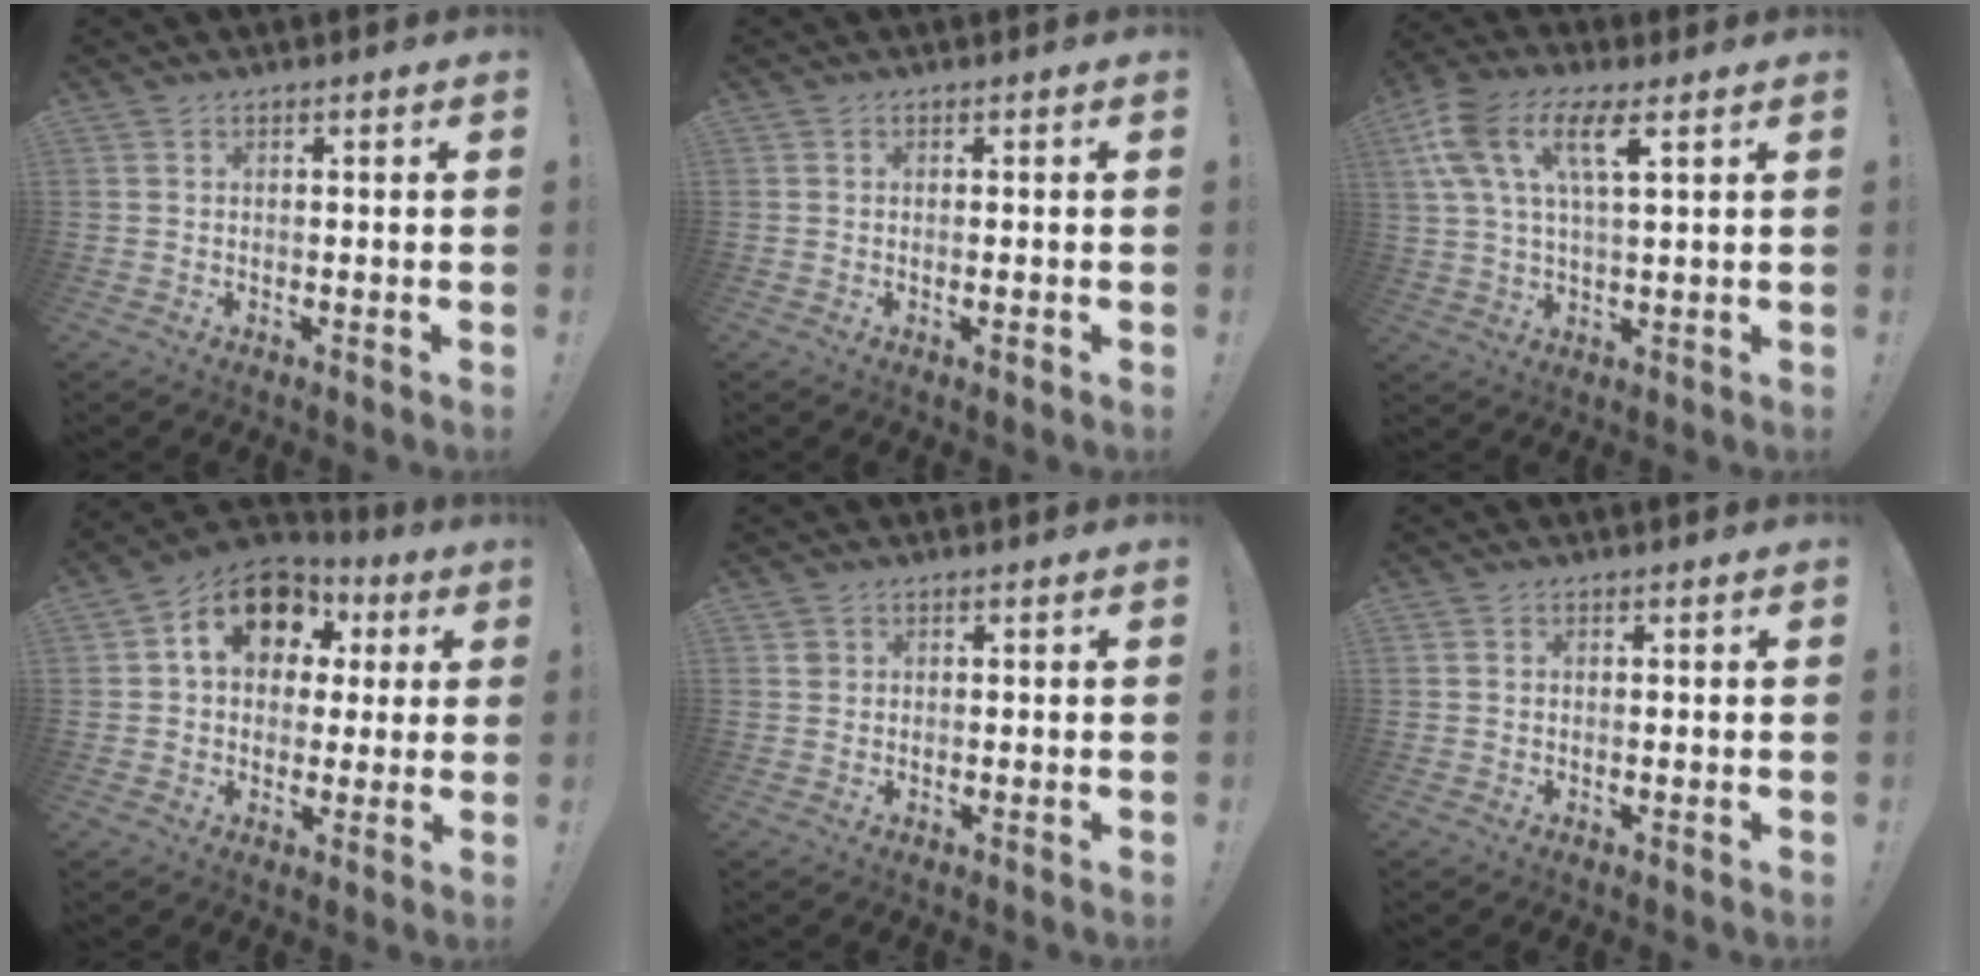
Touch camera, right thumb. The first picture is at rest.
{"total": 1.2, "force": [-0.1, 0.1, 1.2], "torque": [-0.014, -0.003, -0.004]}
{"total": 12.9, "force": [5.9, 4.9, 10.4], "torque": [-0.197, -0.007, 0.105]}
{"total": 14.9, "force": [6.0, 10.9, 8.3], "torque": [-0.118, -0.022, 0.109]}
{"total": 1.4, "force": [0.7, 1.1, 0.4], "torque": [0.000, 0.000, 0.013]}
{"total": 0.5, "force": [0.1, 0.5, 0.2], "torque": [-0.005, 0.003, 0.003]}